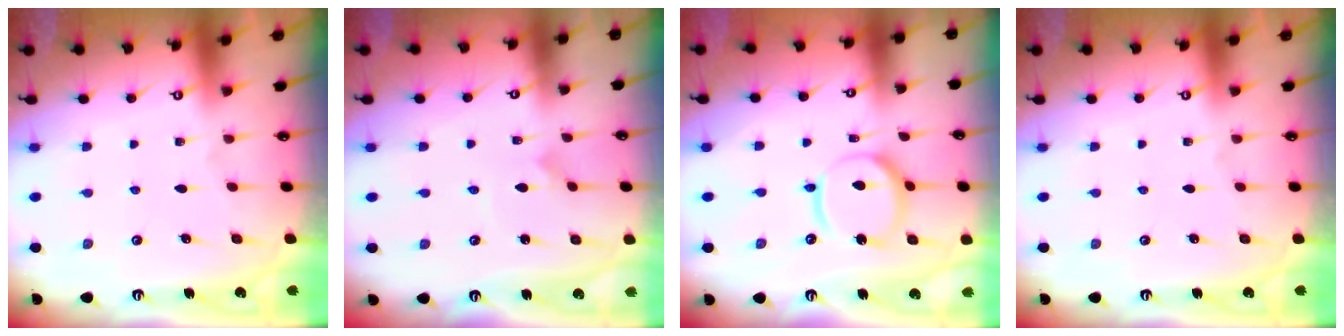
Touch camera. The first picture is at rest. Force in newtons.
{"total": 2.5, "press": 2.5, "slide": 0.2}
{"total": 13.0, "press": 12.9, "slide": 1.3}
{"total": 0.0}